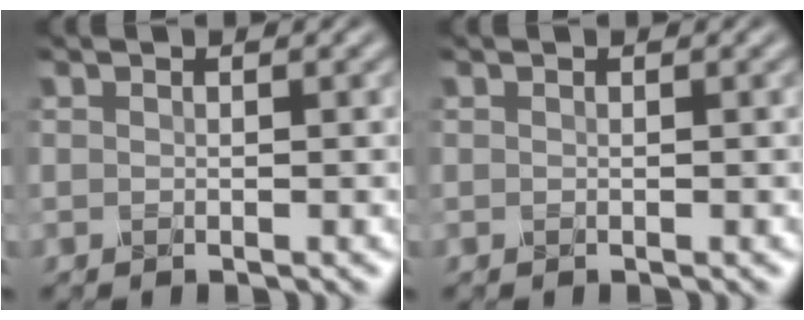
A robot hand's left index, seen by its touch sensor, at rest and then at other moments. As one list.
[{"total": 0.0}]